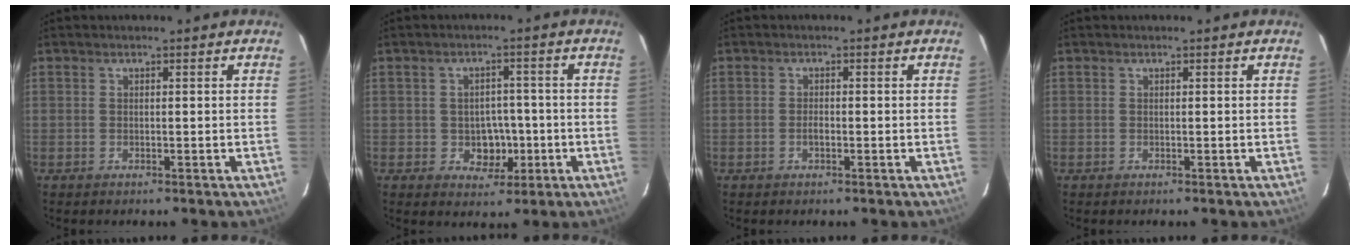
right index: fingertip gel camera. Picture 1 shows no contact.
{"total": 5.1, "force": [-1.3, 4.5, 2.2], "torque": [-0.045, 0.013, -0.002]}
{"total": 1.1, "force": [-0.5, 0.6, 0.9], "torque": [-0.017, 0.003, -0.008]}
{"total": 0.0}